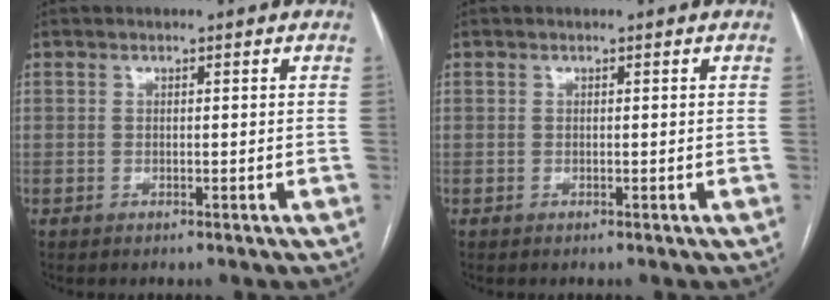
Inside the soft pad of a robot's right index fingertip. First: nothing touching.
{"total": 0.0}